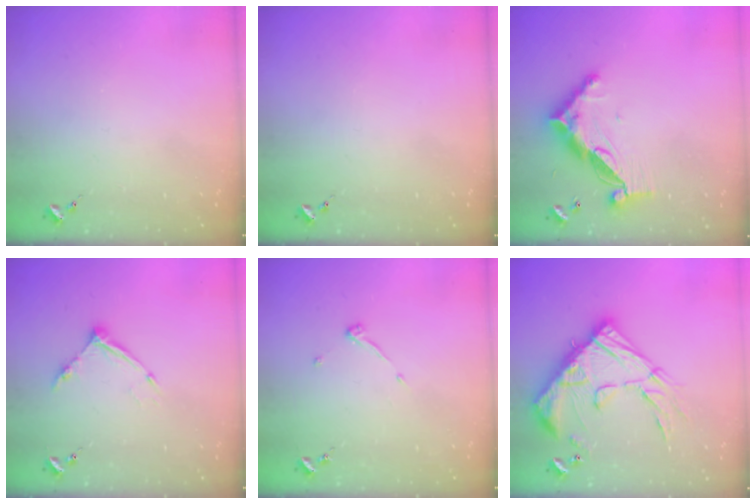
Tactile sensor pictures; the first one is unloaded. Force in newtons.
{"total": 0.0}
{"total": 13.7, "press": 13.6, "slide": 1.0}
{"total": 10.0, "press": 9.9, "slide": 0.7}
{"total": 3.9, "press": 3.9, "slide": 0.5}
{"total": 24.5, "press": 24.4, "slide": 2.2}